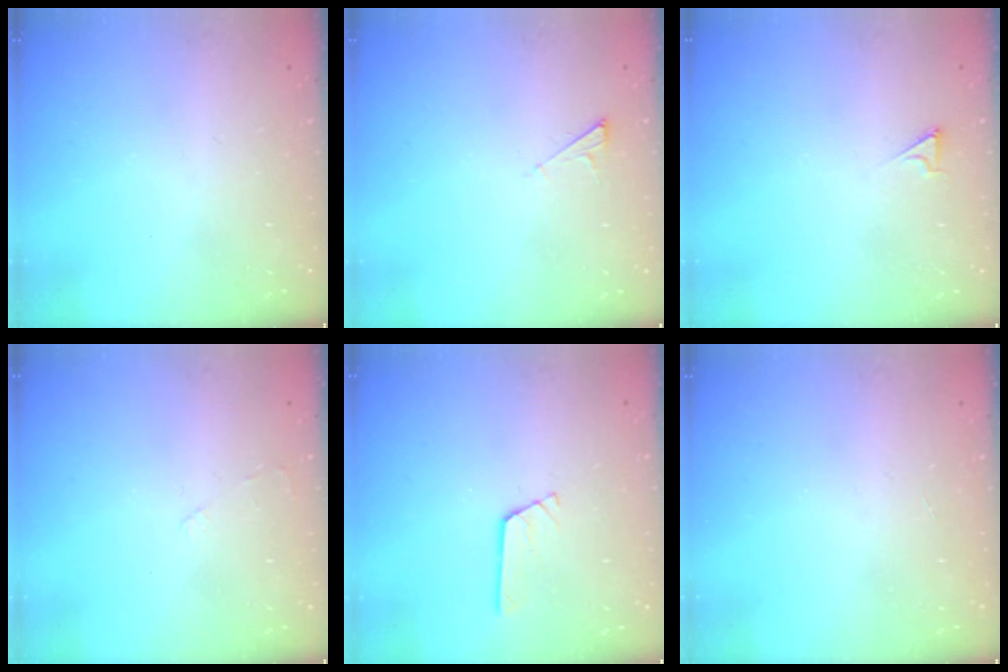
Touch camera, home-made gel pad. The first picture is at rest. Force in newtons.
{"total": 2.3, "press": 2.2, "slide": 0.4}
{"total": 2.1, "press": 2.1, "slide": 0.3}
{"total": 2.4, "press": 2.4, "slide": 0.4}
{"total": 2.9, "press": 2.8, "slide": 0.3}
{"total": 0.0}